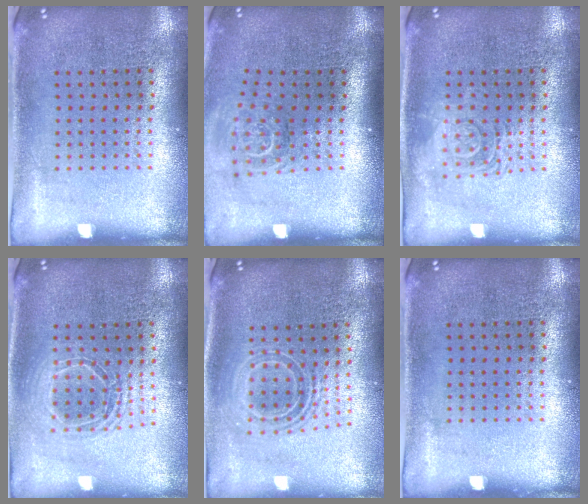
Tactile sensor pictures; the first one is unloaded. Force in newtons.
{"total": 1.7, "press": 1.2, "slide": 1.2}
{"total": 2.8, "press": 2.8, "slide": 0.5}
{"total": 1.8, "press": 1.5, "slide": 0.9}
{"total": 1.8, "press": 1.4, "slide": 1.2}
{"total": 0.0}